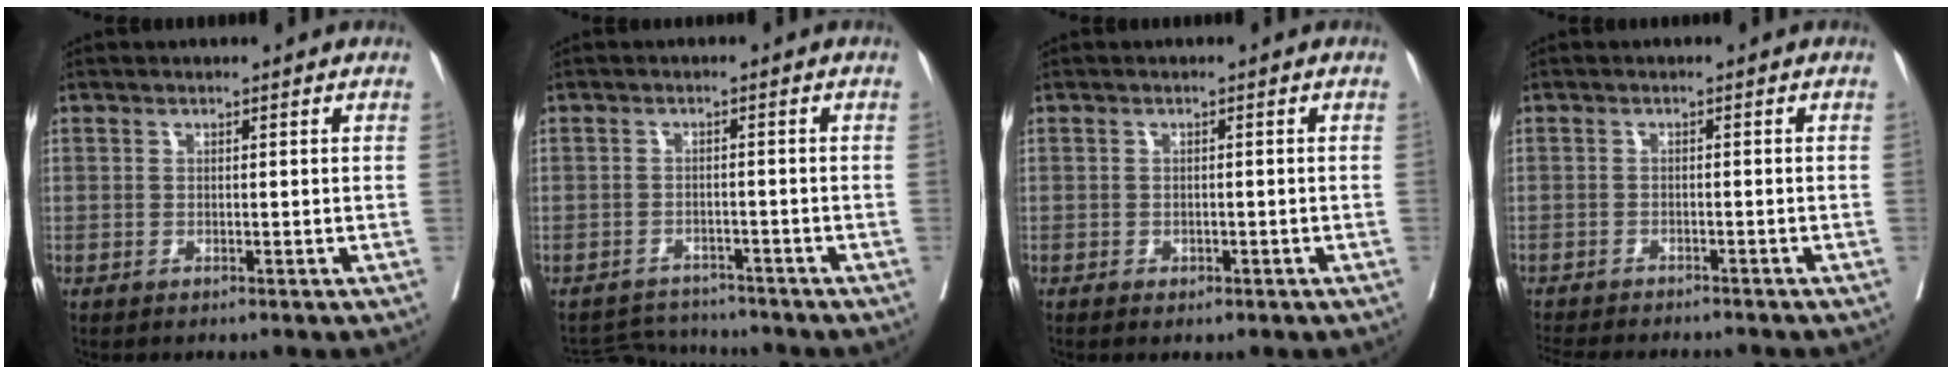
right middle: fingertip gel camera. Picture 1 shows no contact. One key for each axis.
{"total": 4.1, "fx": -4.0, "fy": 0.4, "fz": -1.0, "tx": 0.010, "ty": 0.003, "tz": -0.063}
{"total": 1.3, "fx": -0.7, "fy": 0.9, "fz": 0.8, "tx": -0.016, "ty": 0.000, "tz": -0.003}
{"total": 10.8, "fx": -9.8, "fy": 1.9, "fz": 4.0, "tx": -0.070, "ty": -0.013, "tz": -0.132}